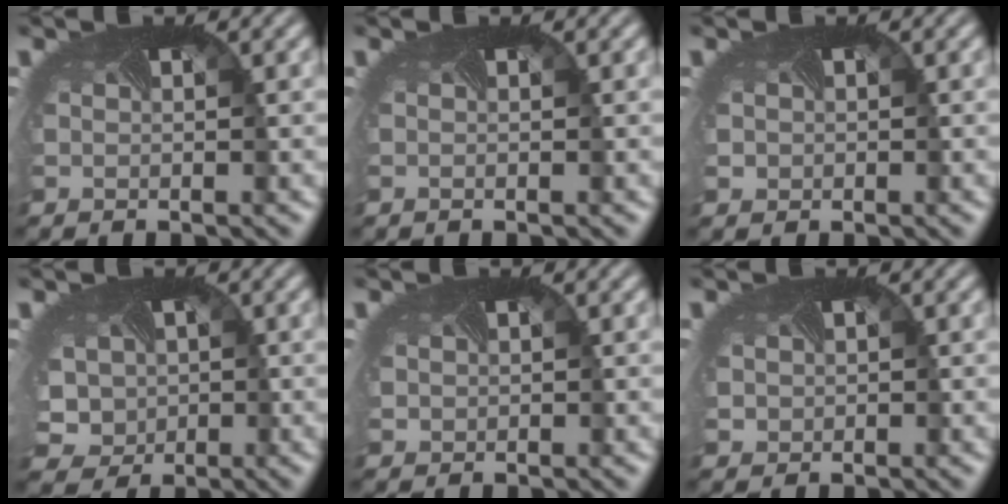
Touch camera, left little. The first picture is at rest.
{"total": 0.0}
{"total": 1.2, "force": [0.1, 1.2, 0.2], "torque": [-0.004, 0.001, -0.001]}
{"total": 7.1, "force": [-0.4, 6.2, 3.5], "torque": [-0.082, -0.012, -0.022]}
{"total": 1.1, "force": [0.4, 1.0, 0.2], "torque": [-0.007, 0.003, 0.007]}
{"total": 1.6, "force": [0.3, 1.5, 0.4], "torque": [-0.013, 0.004, 0.003]}